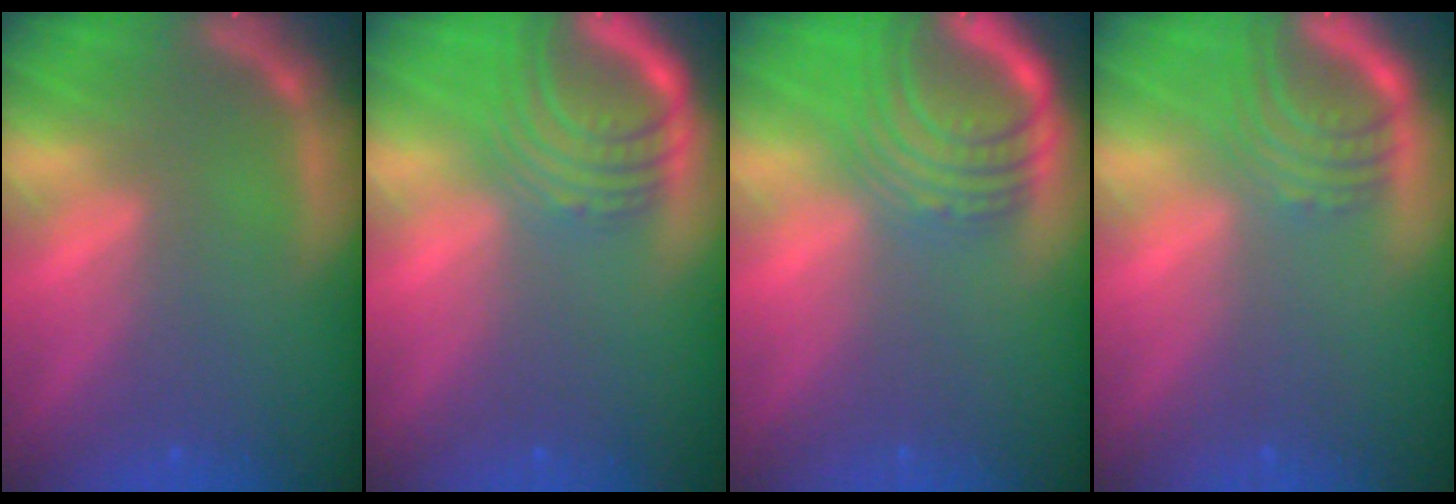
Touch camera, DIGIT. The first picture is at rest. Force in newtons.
{"total": 7.6}
{"total": 8.5}
{"total": 5.0}